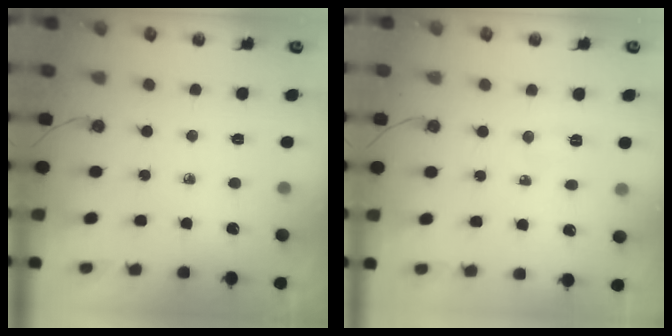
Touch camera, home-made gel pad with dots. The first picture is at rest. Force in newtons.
{"total": 4.9, "press": 4.7, "slide": 1.4}